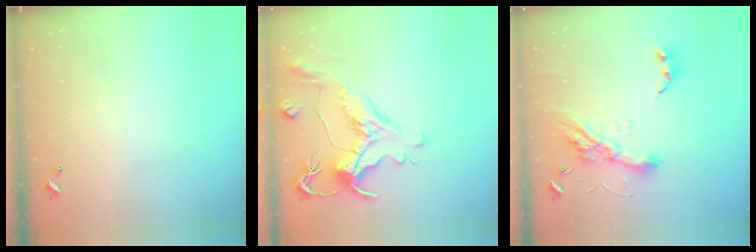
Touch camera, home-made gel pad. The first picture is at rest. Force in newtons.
{"total": 2.2, "press": 1.7, "slide": 1.4}
{"total": 13.4, "press": 13.3, "slide": 0.8}